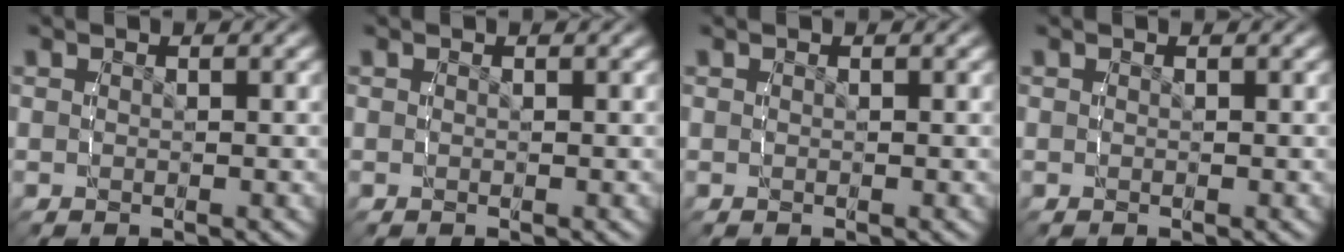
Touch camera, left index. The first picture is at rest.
{"total": 0.0}
{"total": 0.0}
{"total": 0.0}